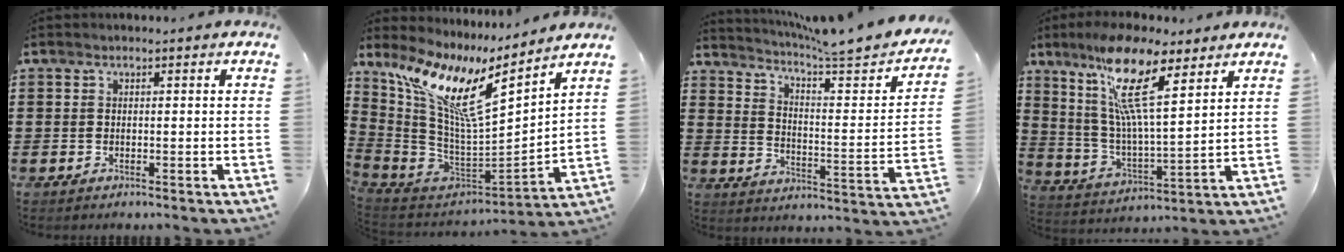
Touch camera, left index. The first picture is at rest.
{"total": 11.1, "force": [7.1, 1.8, 8.3], "torque": [-0.190, -0.051, 0.117]}
{"total": 5.8, "force": [5.0, -0.4, 2.8], "torque": [-0.063, -0.046, 0.075]}
{"total": 13.6, "force": [9.0, 2.7, 9.8], "torque": [-0.213, -0.029, 0.152]}